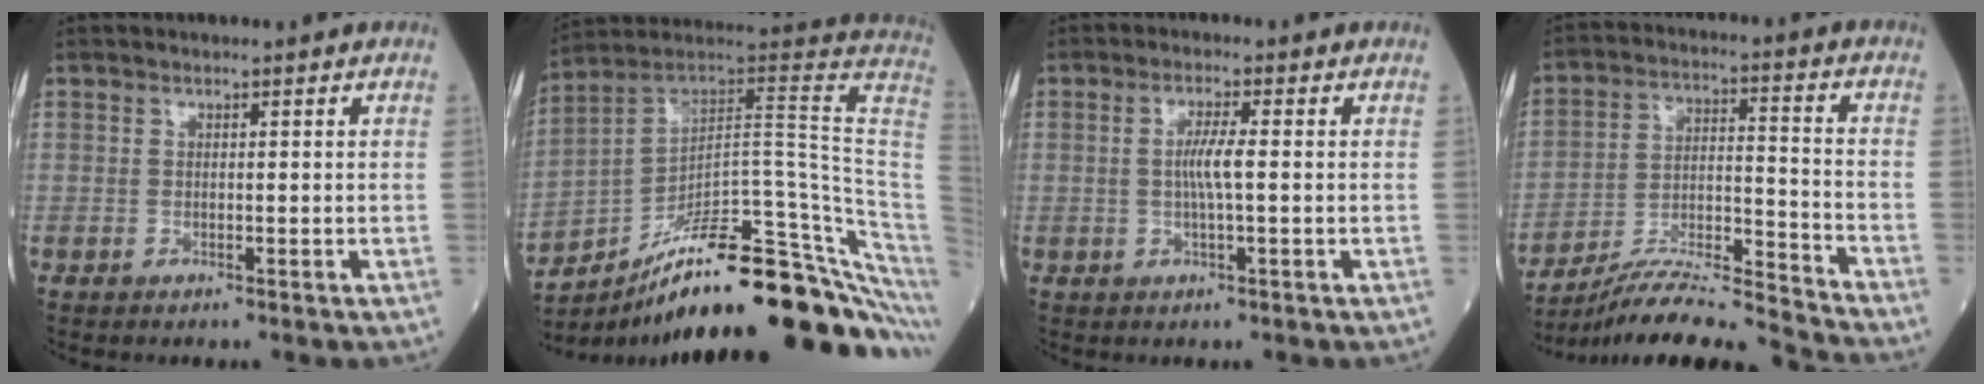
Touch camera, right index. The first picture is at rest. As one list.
[{"total": 29.0, "force": [-19.3, 2.8, 21.6], "torque": [-0.191, 0.038, -0.290]}, {"total": 3.5, "force": [-0.1, 0.0, 3.5], "torque": [-0.069, -0.001, -0.002]}, {"total": 14.6, "force": [-14.0, -1.6, 4.1], "torque": [-0.068, 0.016, -0.247]}]